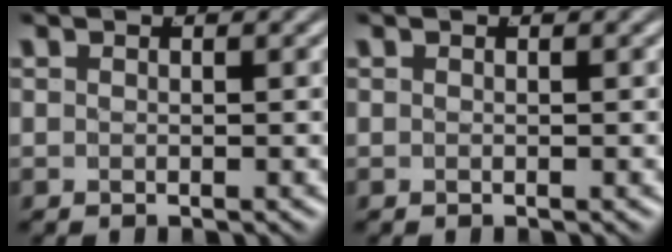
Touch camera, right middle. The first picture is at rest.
{"total": 0.0}